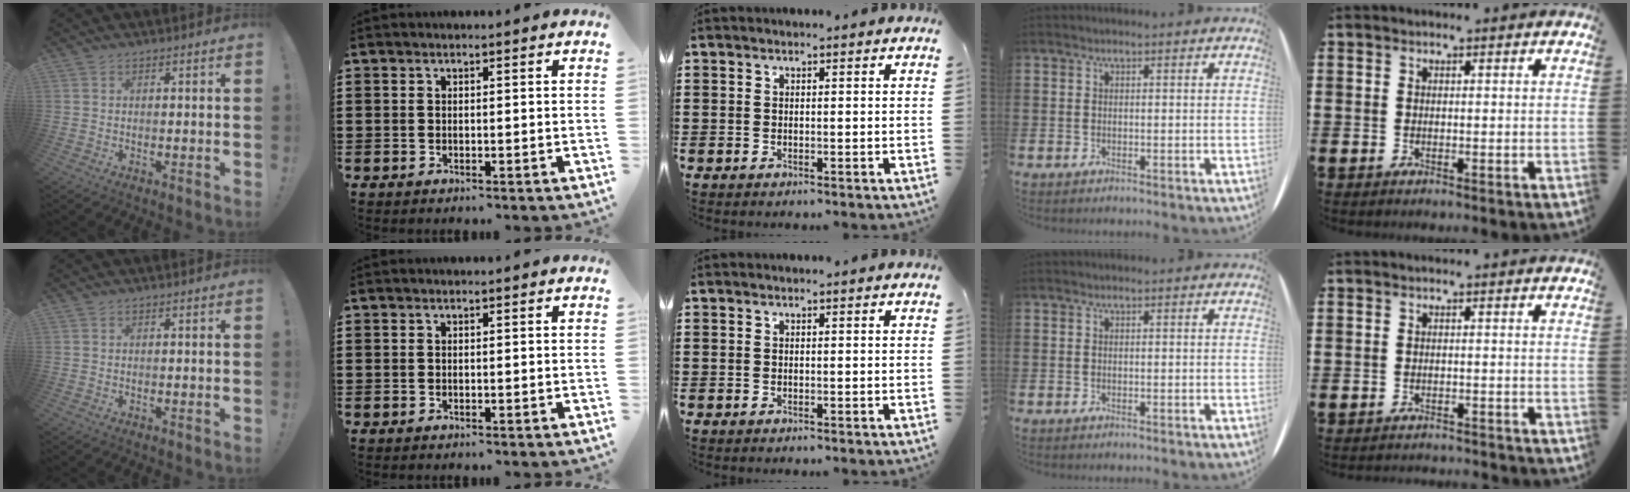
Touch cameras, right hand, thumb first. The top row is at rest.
{"little": {"total": 1.1, "force": [-1.1, -0.1, -0.1], "torque": [-0.001, 0.002, -0.023]}}